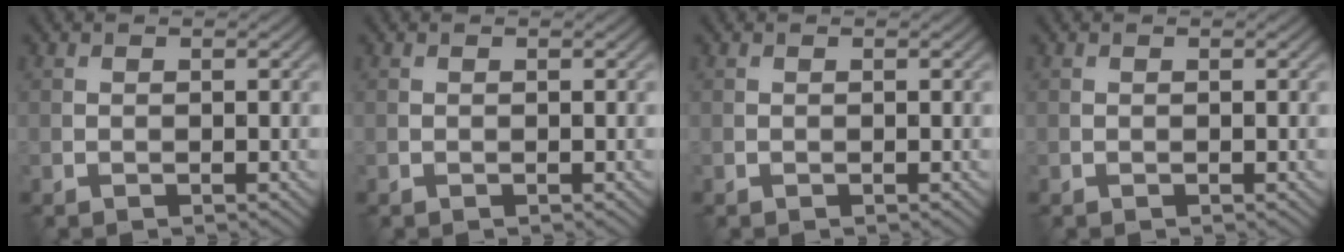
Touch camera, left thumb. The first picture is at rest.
{"total": 0.0}
{"total": 0.0}
{"total": 0.0}